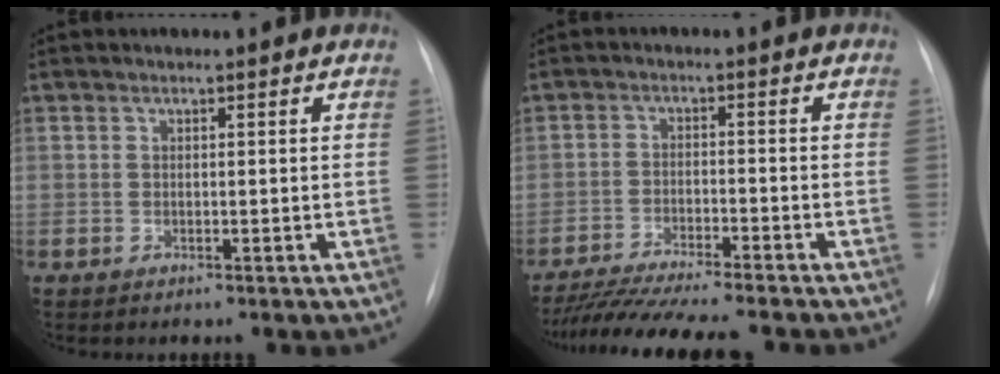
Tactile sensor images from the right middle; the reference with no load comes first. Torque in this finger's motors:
{"motor_torque": [1.04, -1.09, 0.22, 0.06]}